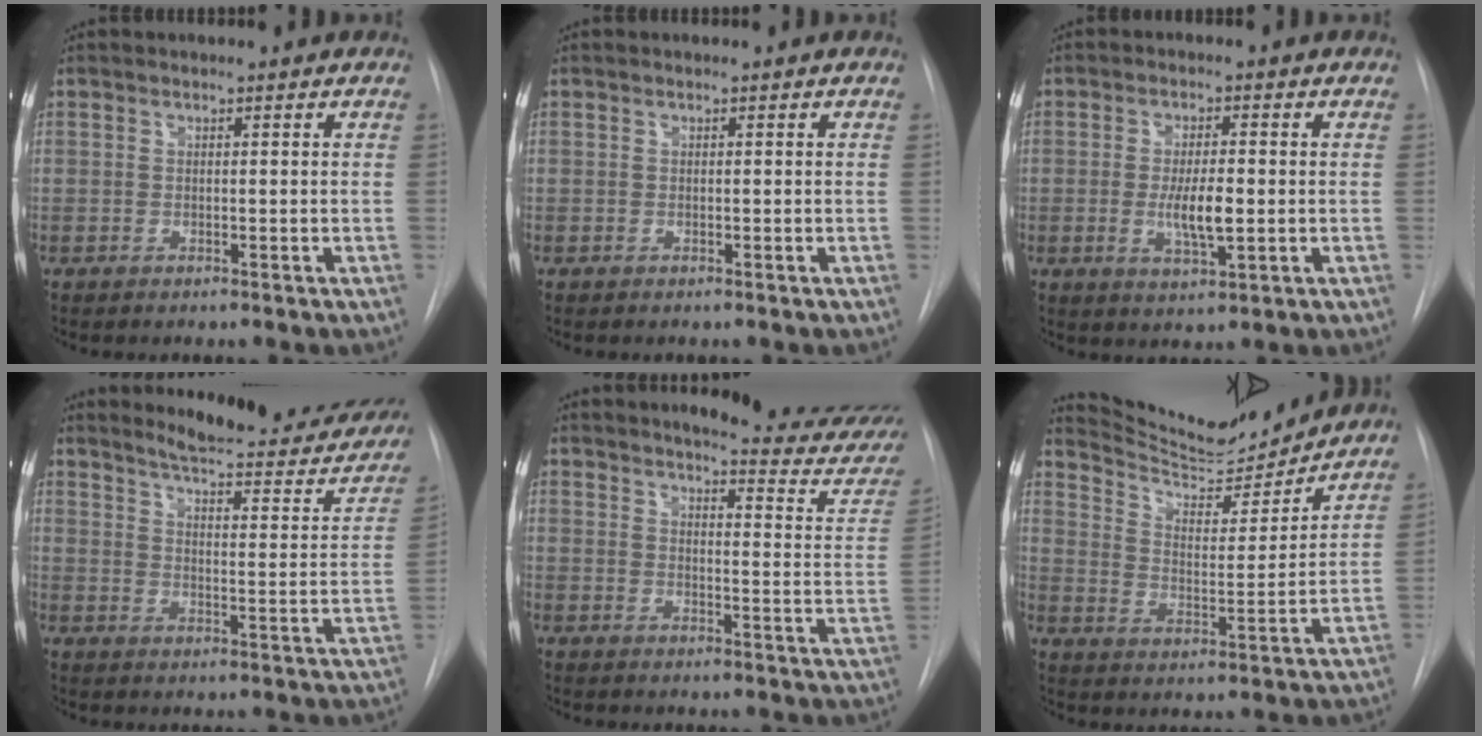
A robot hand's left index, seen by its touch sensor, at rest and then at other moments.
{"total": 0.0}
{"total": 5.7, "force": [-1.8, 1.2, 5.2], "torque": [-0.098, -0.013, -0.024]}
{"total": 19.1, "force": [17.5, 3.2, 6.9], "torque": [-0.080, -0.071, 0.209]}
{"total": 18.0, "force": [17.3, 1.1, 4.8], "torque": [-0.050, -0.123, 0.181]}
{"total": 13.1, "force": [12.8, 1.0, 2.7], "torque": [-0.050, -0.016, 0.204]}